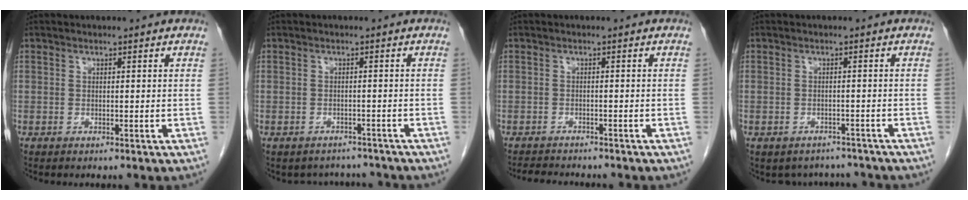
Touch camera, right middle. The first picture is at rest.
{"total": 4.3, "force": [-3.9, 1.8, -0.3], "torque": [0.004, 0.013, -0.048]}
{"total": 5.3, "force": [-4.9, 1.0, 1.7], "torque": [-0.027, -0.009, -0.072]}
{"total": 5.5, "force": [-4.9, 2.5, 0.1], "torque": [0.007, 0.015, -0.058]}